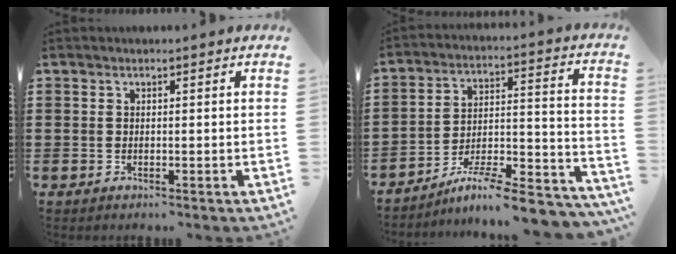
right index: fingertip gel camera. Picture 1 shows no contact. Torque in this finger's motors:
{"motor_torque": [2.14, 0.00, 0.45, 0.13]}